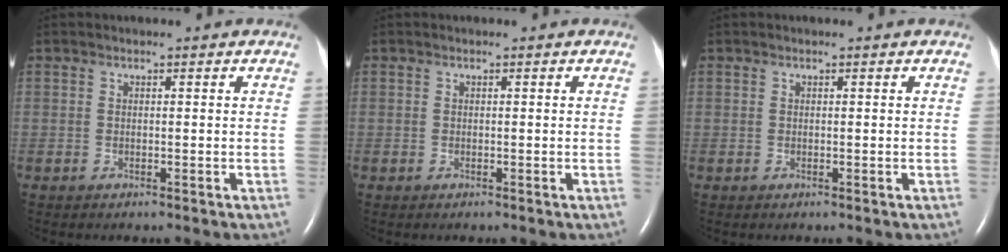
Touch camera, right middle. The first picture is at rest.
{"total": 0.0}
{"total": 0.0}